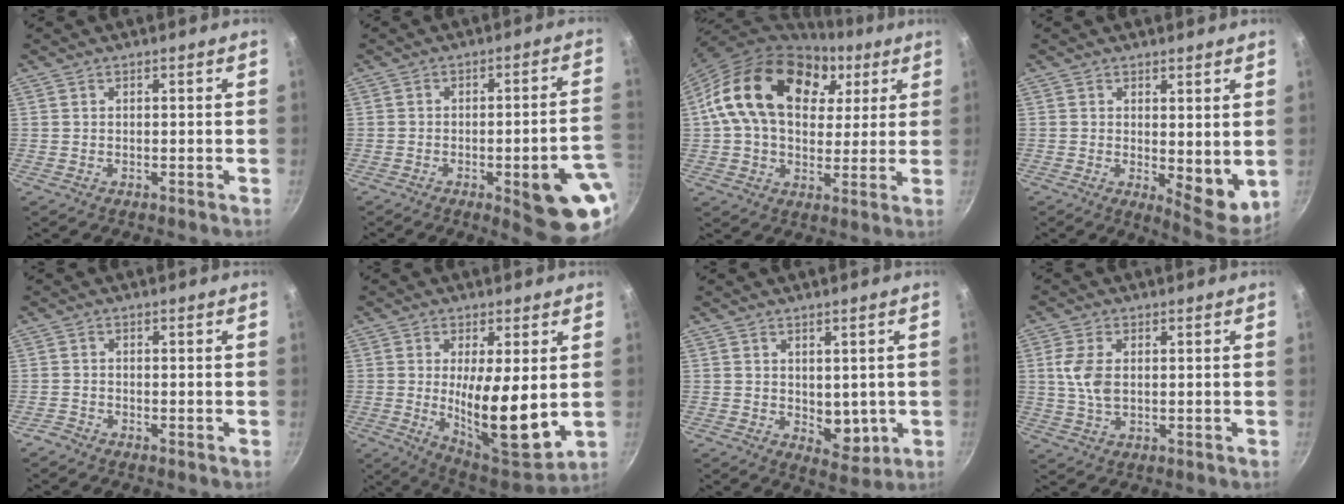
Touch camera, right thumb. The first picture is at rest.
{"total": 15.5, "force": [-5.4, 4.2, 13.9], "torque": [-0.128, 0.030, -0.063]}
{"total": 23.4, "force": [7.8, 15.6, 15.6], "torque": [-0.252, 0.007, 0.122]}
{"total": 8.1, "force": [0.7, 3.5, 7.2], "torque": [-0.084, -0.028, 0.016]}
{"total": 1.2, "force": [-1.0, 0.4, 0.4], "torque": [-0.015, 0.003, -0.028]}
{"total": 15.0, "force": [0.1, 4.7, 14.2], "torque": [-0.216, -0.031, 0.012]}
{"total": 5.7, "force": [0.2, 4.0, 4.0], "torque": [-0.036, -0.018, 0.014]}
{"total": 6.2, "force": [0.9, 3.6, 4.9], "torque": [-0.107, 0.002, 0.019]}